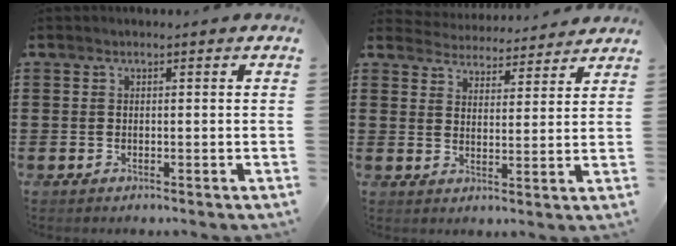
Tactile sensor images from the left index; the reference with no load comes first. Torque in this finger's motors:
{"motor_torque": [0.79, -1.35, -0.02, -0.08]}